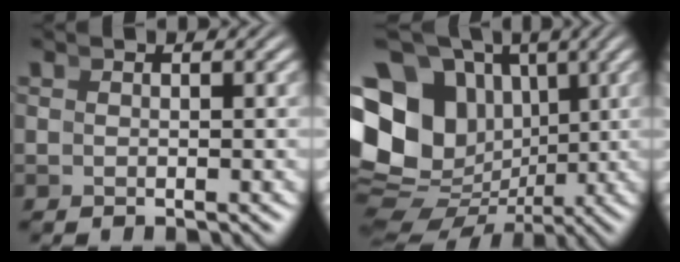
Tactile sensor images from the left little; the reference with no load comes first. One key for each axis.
{"total": 18.8, "fx": 0.4, "fy": 15.3, "fz": 10.9, "tx": -0.213, "ty": -0.046, "tz": 0.012}